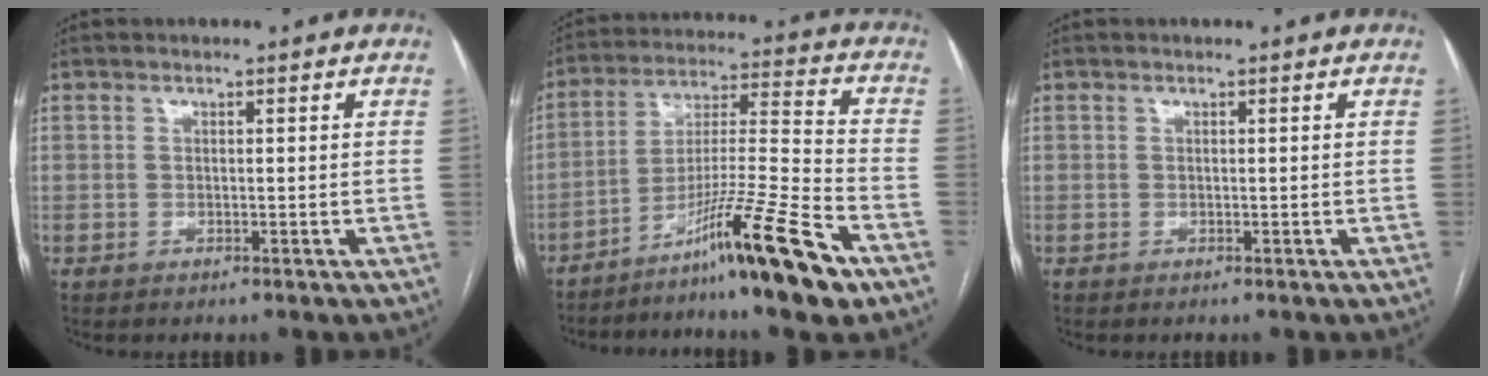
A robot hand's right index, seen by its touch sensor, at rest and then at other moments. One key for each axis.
{"total": 16.3, "fx": -10.4, "fy": -1.0, "fz": 12.5, "tx": -0.222, "ty": -0.015, "tz": -0.179}
{"total": 0.0}